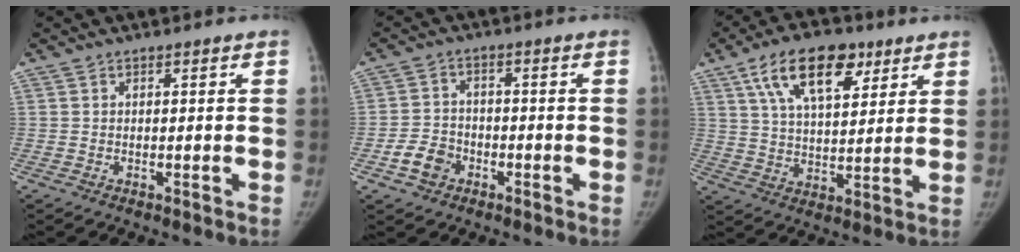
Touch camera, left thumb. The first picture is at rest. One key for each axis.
{"total": 5.7, "fx": -2.8, "fy": 4.4, "fz": 2.1, "tx": -0.025, "ty": 0.022, "tz": -0.049}
{"total": 15.0, "fx": 7.8, "fy": 7.5, "fz": 10.4, "tx": -0.141, "ty": -0.021, "tz": 0.133}